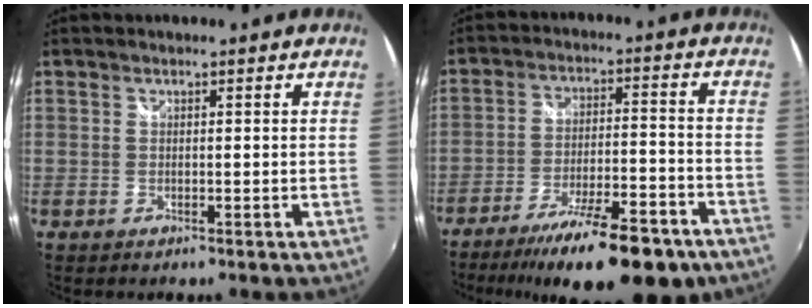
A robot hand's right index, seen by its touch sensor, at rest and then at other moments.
{"total": 19.7, "force": [-14.7, 5.1, 12.1], "torque": [-0.204, -0.025, -0.214]}